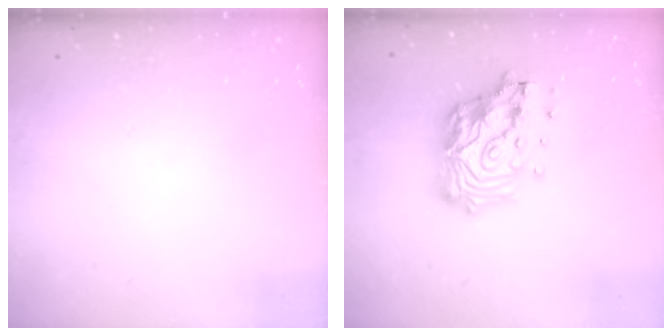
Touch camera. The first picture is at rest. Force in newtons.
{"total": 20.6, "press": 20.5, "slide": 2.7}